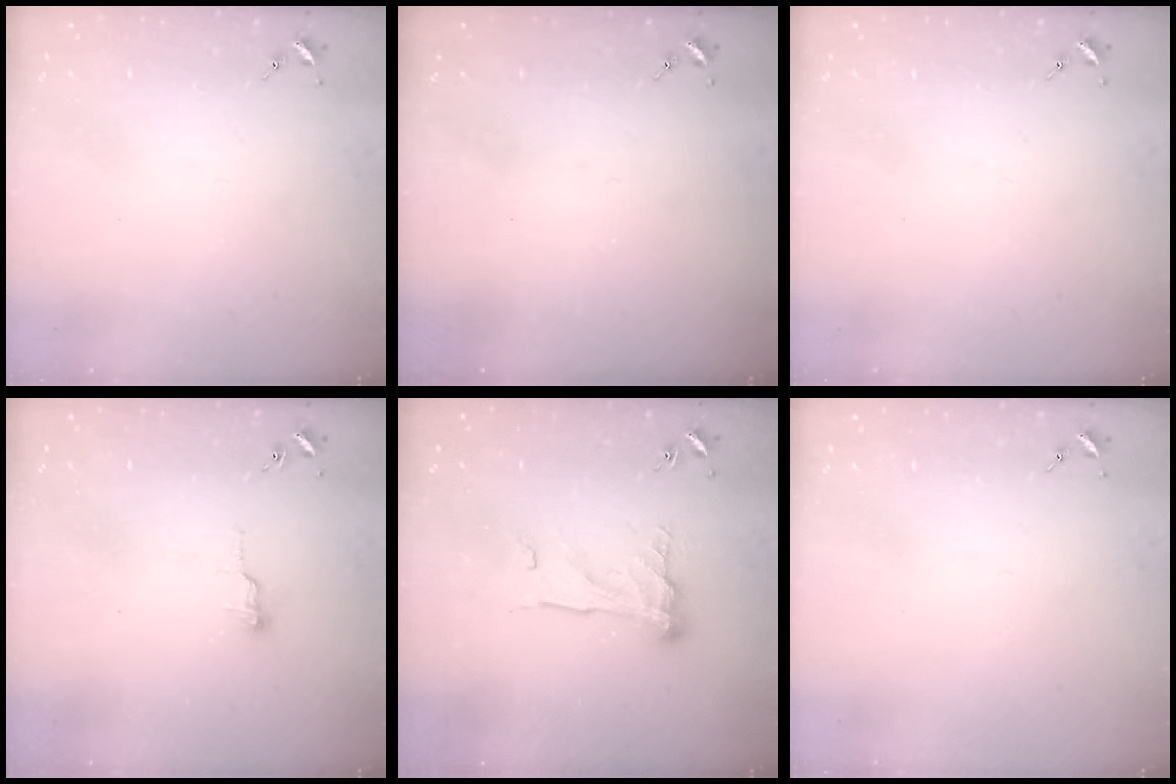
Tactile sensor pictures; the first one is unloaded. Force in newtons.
{"total": 0.0}
{"total": 0.0}
{"total": 4.7, "press": 4.7, "slide": 0.4}
{"total": 11.2, "press": 11.2, "slide": 0.8}
{"total": 0.0}